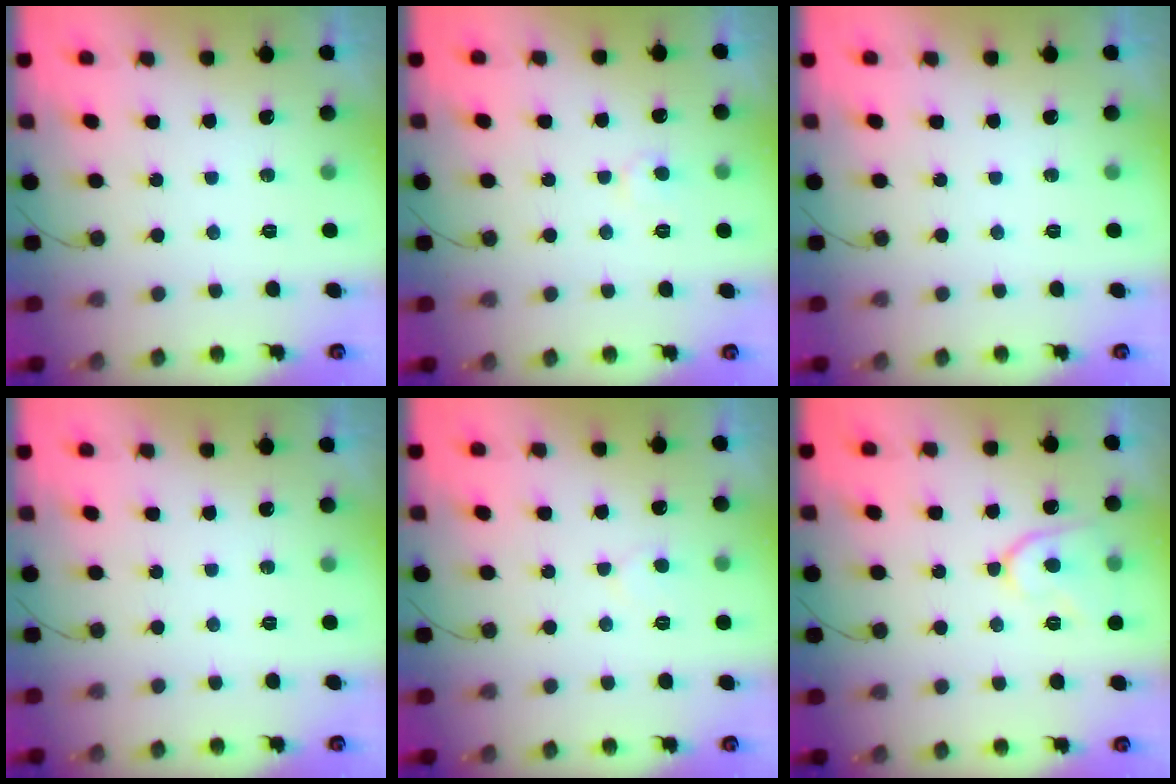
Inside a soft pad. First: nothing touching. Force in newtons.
{"total": 5.0, "press": 4.9, "slide": 0.4}
{"total": 0.0}
{"total": 0.0}
{"total": 3.4, "press": 3.4, "slide": 0.3}
{"total": 10.1, "press": 10.1, "slide": 1.3}